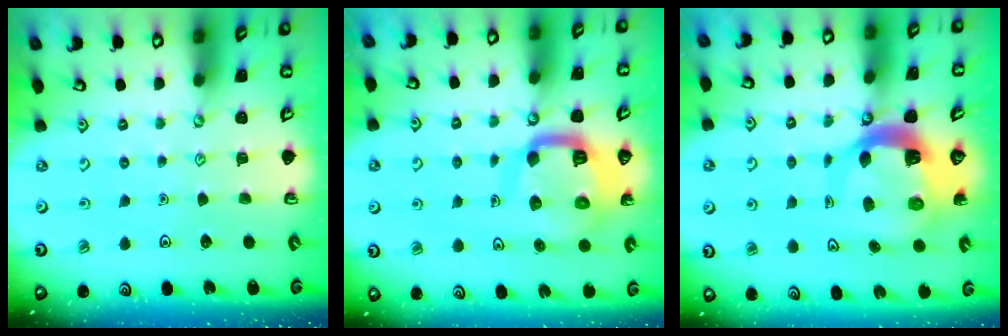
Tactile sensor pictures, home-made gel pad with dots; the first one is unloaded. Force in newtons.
{"total": 13.0, "press": 13.0, "slide": 1.3}
{"total": 8.4, "press": 8.3, "slide": 0.9}